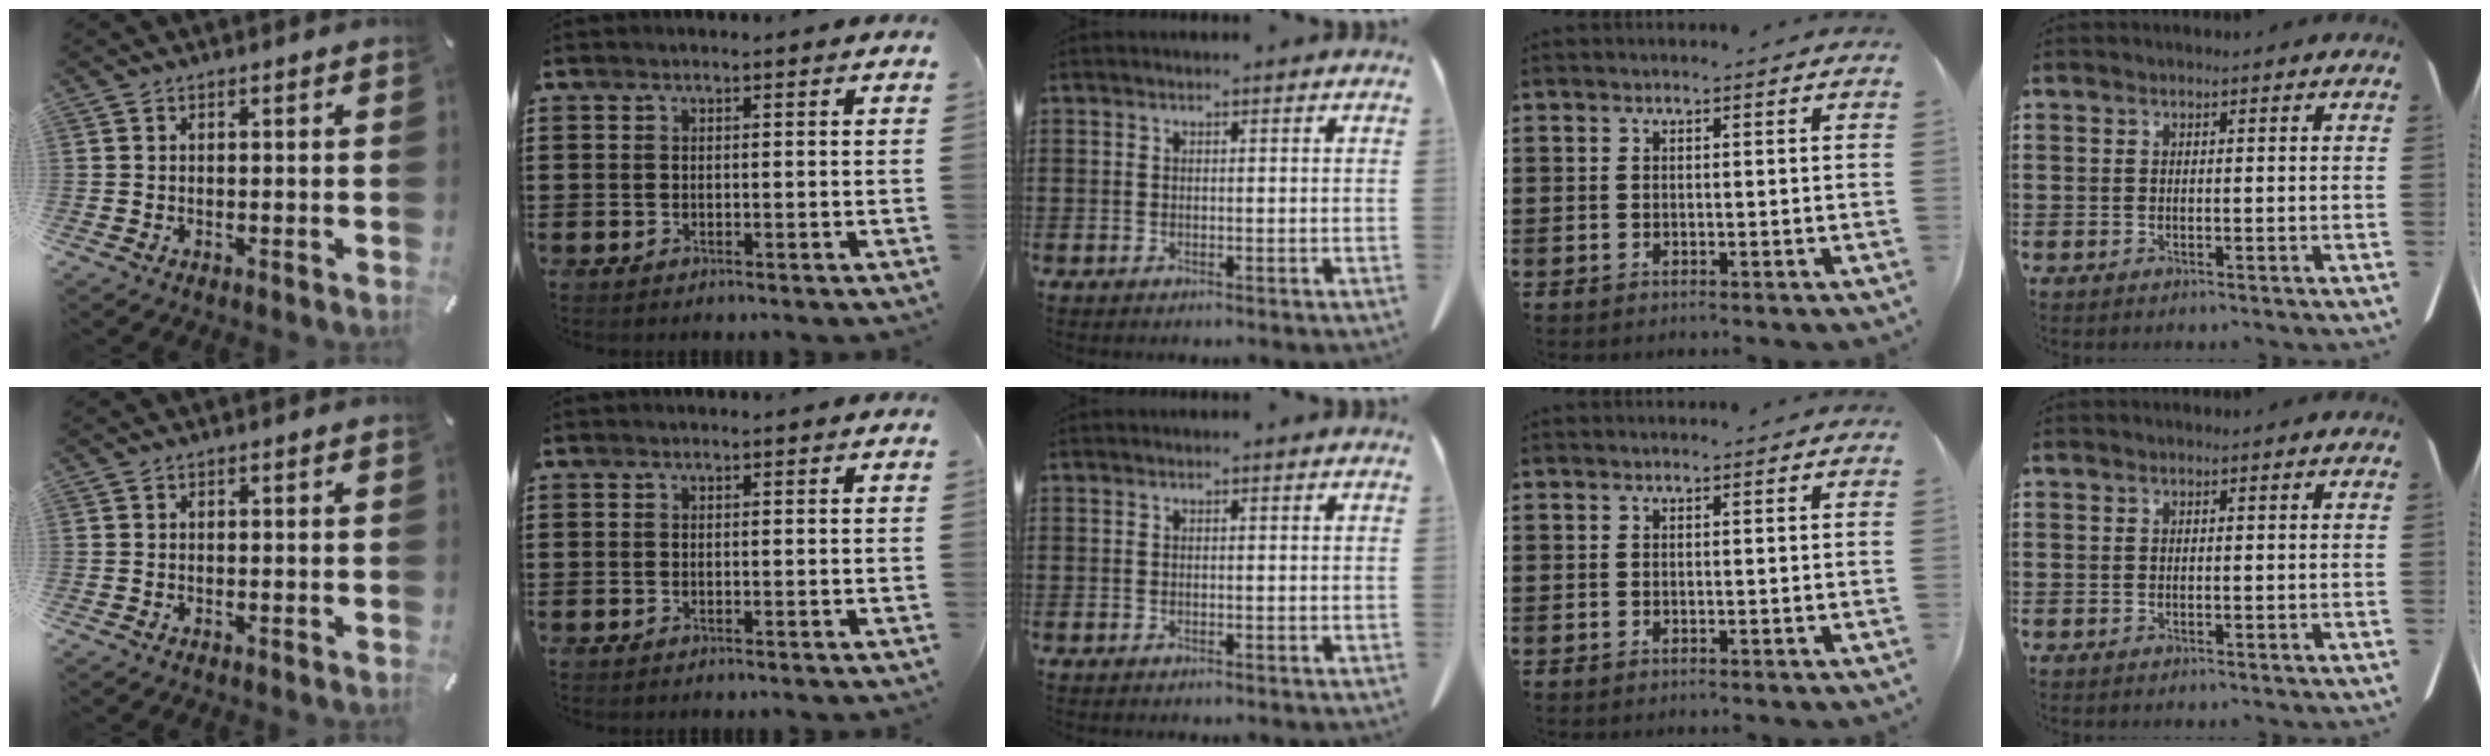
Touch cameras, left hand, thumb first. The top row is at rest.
{}